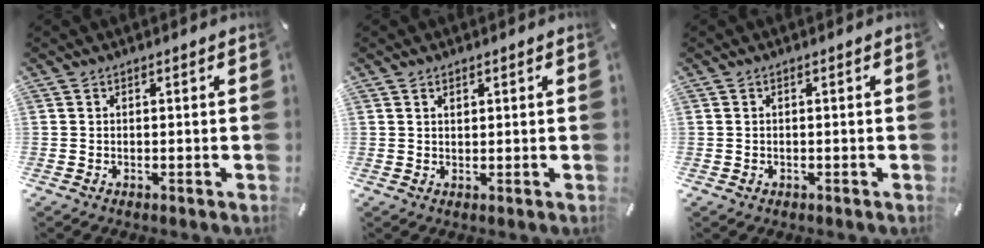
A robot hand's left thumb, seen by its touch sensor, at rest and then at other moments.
{"total": 1.1, "force": [0.6, 0.6, 0.6], "torque": [-0.012, 0.001, 0.012]}
{"total": 0.6, "force": [-0.1, 0.5, 0.3], "torque": [-0.006, 0.003, -0.004]}